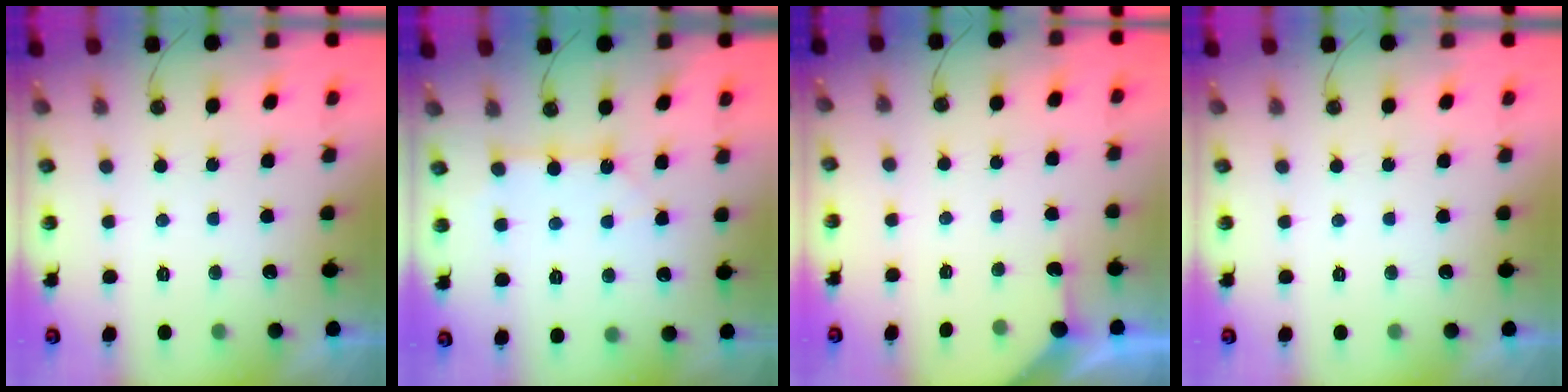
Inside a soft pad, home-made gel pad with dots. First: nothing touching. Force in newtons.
{"total": 3.9, "press": 3.9, "slide": 0.3}
{"total": 2.4, "press": 2.4, "slide": 0.3}
{"total": 0.0}